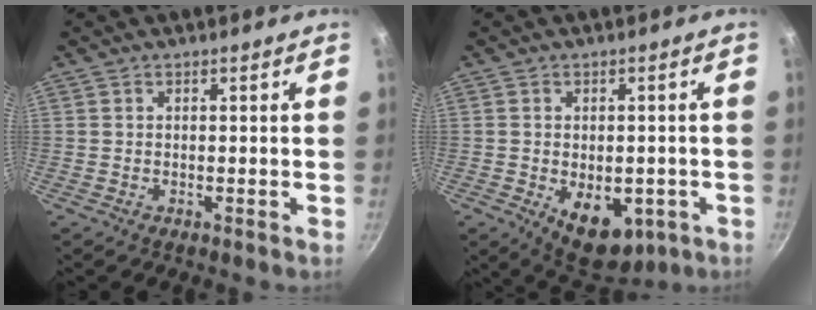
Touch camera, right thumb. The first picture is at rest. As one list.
[{"total": 10.9, "force": [-3.2, 6.7, 7.9], "torque": [-0.070, 0.000, -0.026]}]